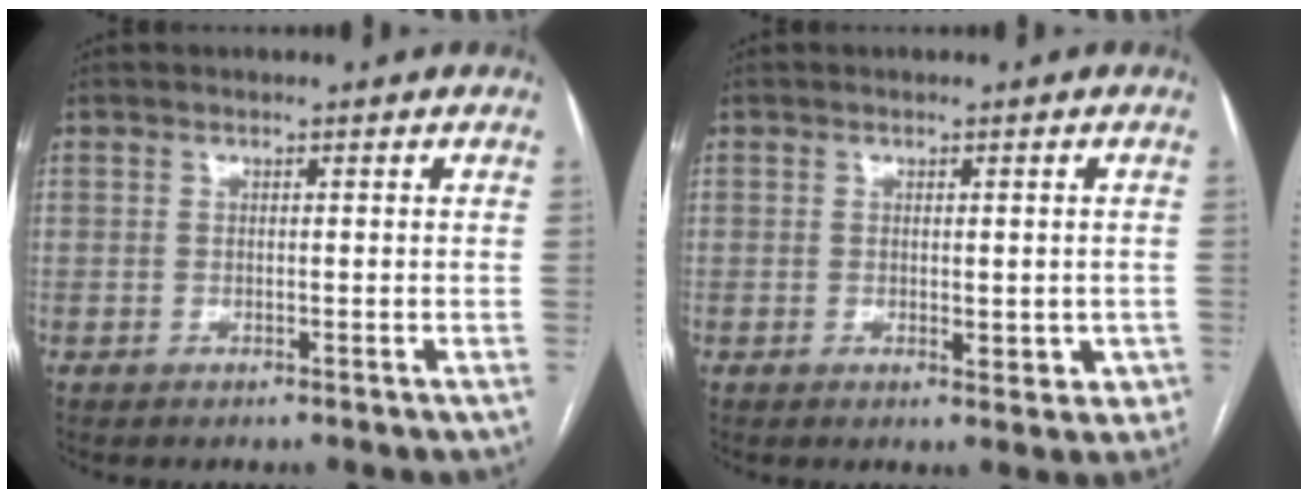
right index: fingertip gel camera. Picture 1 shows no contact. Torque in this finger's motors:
{"motor_torque": [-0.22, 0.21, -0.03, 0.01]}